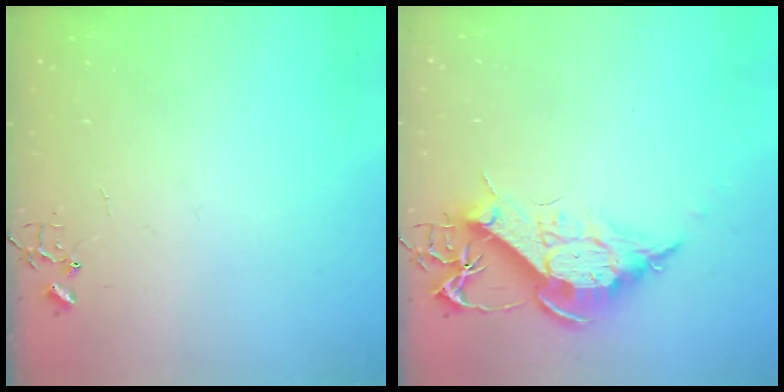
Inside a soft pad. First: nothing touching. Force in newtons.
{"total": 12.6, "press": 12.6, "slide": 1.2}